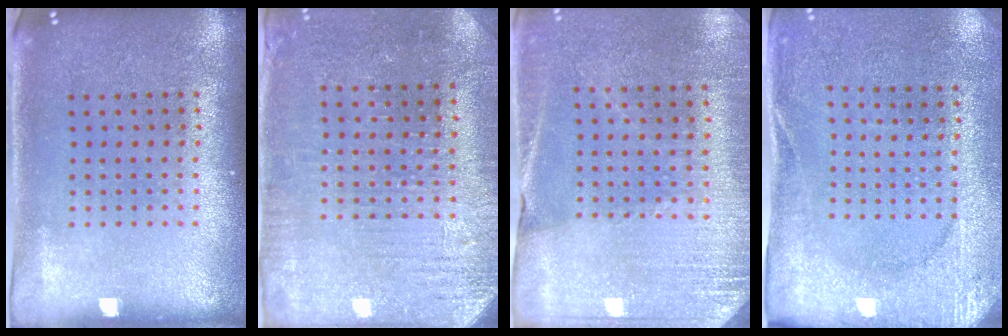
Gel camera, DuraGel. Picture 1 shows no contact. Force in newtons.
{"total": 2.9, "press": 2.8, "slide": 0.7}
{"total": 2.6, "press": 2.5, "slide": 0.6}
{"total": 2.6, "press": 2.4, "slide": 0.9}